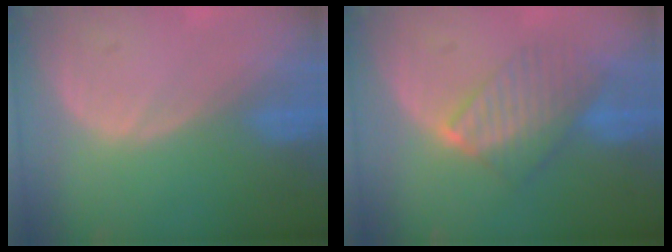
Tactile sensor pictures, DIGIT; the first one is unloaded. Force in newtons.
{"total": 6.9, "press": 6.8, "slide": 1.2}